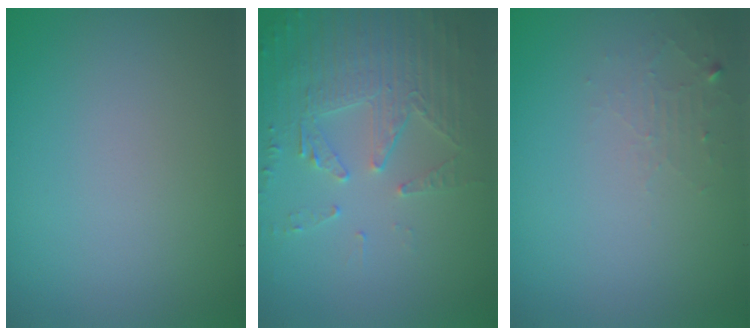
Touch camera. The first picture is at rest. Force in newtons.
{"total": 5.6, "press": 3.7, "slide": 4.2}
{"total": 1.3, "press": 1.3, "slide": 0.2}